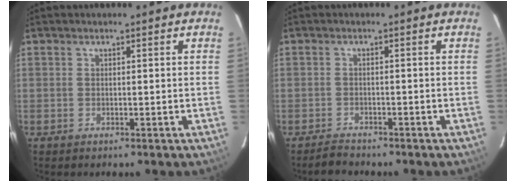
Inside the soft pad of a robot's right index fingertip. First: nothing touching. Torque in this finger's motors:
{"motor_torque": [-0.10, -0.06, -0.17, -0.07]}